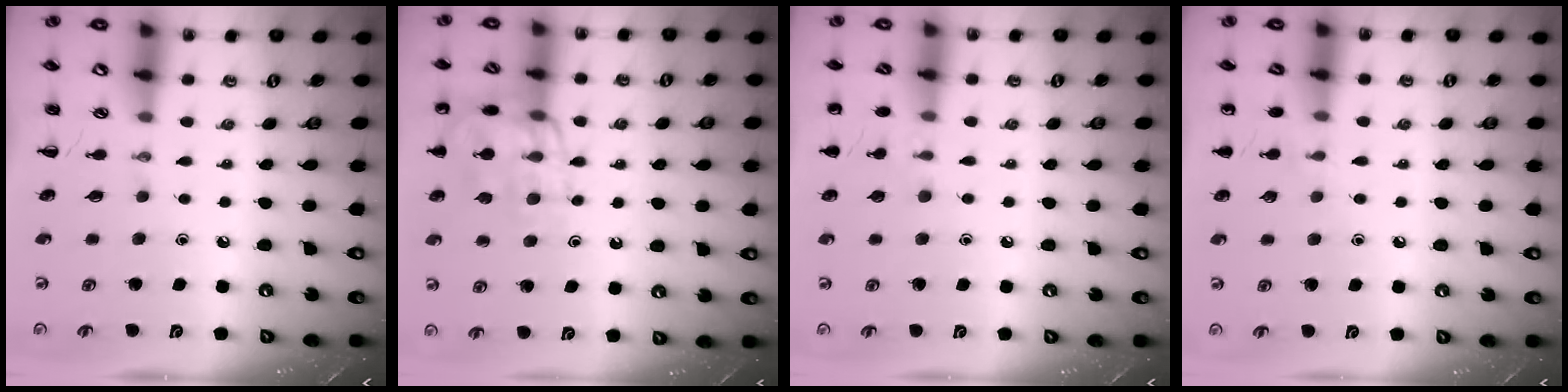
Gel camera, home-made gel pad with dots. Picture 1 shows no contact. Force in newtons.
{"total": 14.5, "press": 14.4, "slide": 1.3}
{"total": 6.6, "press": 6.4, "slide": 1.5}
{"total": 4.6, "press": 4.4, "slide": 1.5}